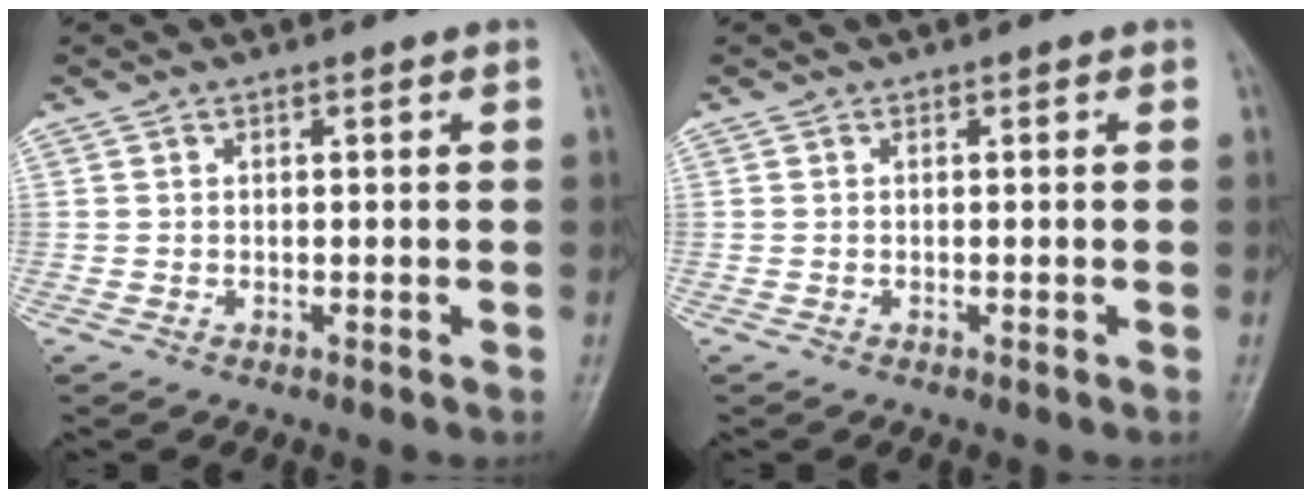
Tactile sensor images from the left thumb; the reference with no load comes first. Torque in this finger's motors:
{"motor_torque": [-0.01, 0.01, 0.00, 0.00, 0.00]}